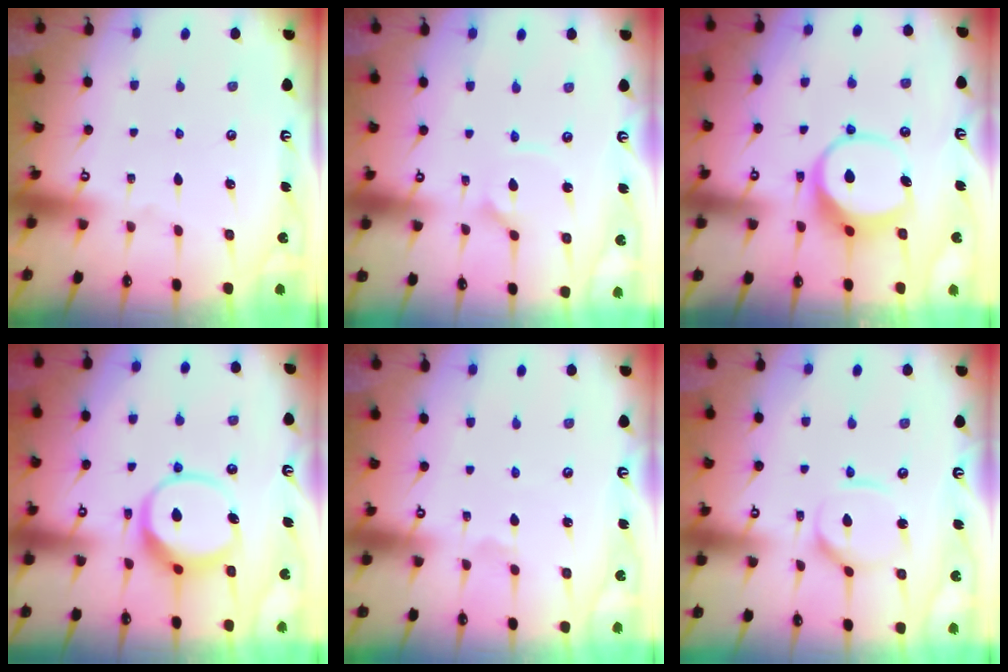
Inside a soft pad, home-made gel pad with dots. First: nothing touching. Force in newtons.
{"total": 2.7, "press": 2.6, "slide": 0.7}
{"total": 8.6, "press": 8.4, "slide": 1.3}
{"total": 11.6, "press": 11.5, "slide": 1.5}
{"total": 0.7, "press": 0.7, "slide": 0.1}
{"total": 7.2, "press": 7.2, "slide": 0.7}